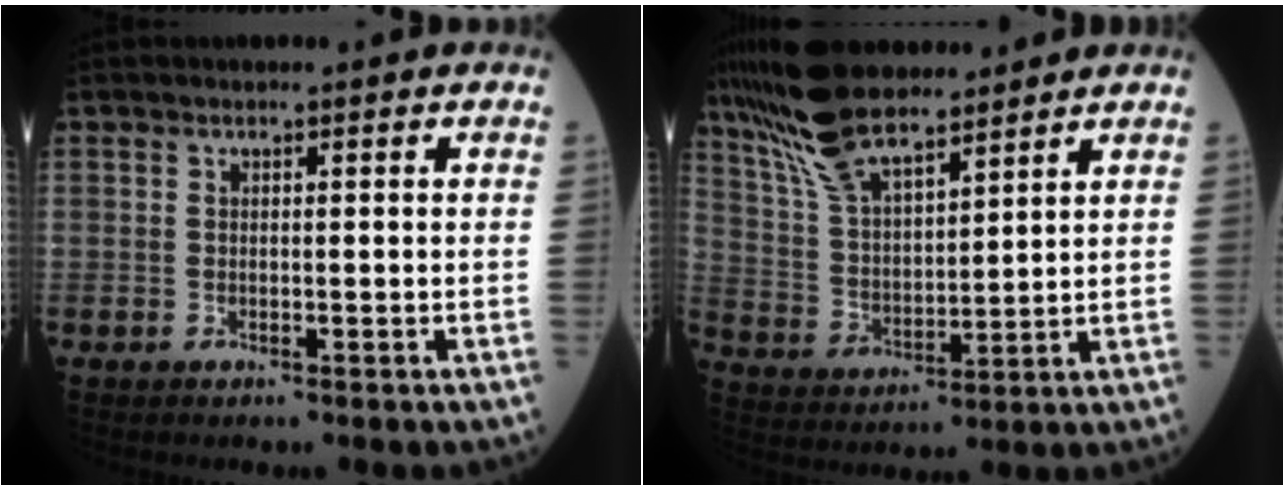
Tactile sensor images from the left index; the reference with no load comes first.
{"total": 13.4, "force": [10.9, 3.3, 7.0], "torque": [-0.145, 0.017, 0.211]}